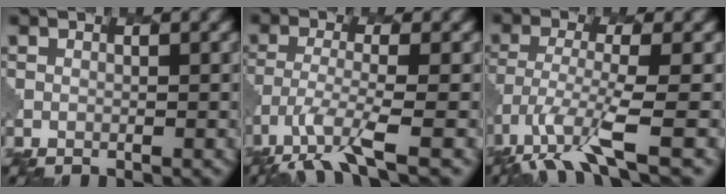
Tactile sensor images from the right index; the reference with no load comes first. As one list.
[{"total": 4.8, "force": [-3.1, 0.9, 3.6], "torque": [-0.075, -0.017, -0.065]}, {"total": 6.0, "force": [-3.6, 1.3, 4.7], "torque": [-0.096, -0.018, -0.072]}]